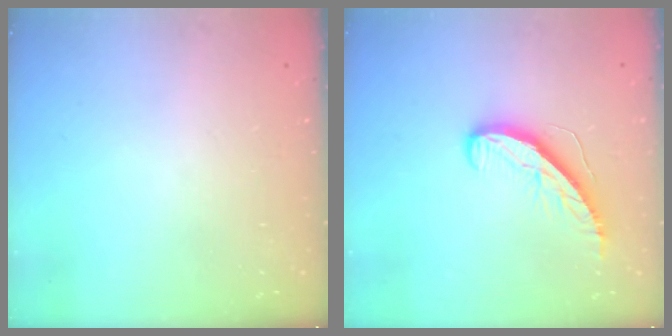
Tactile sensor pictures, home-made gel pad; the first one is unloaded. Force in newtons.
{"total": 8.6, "press": 8.6, "slide": 0.5}